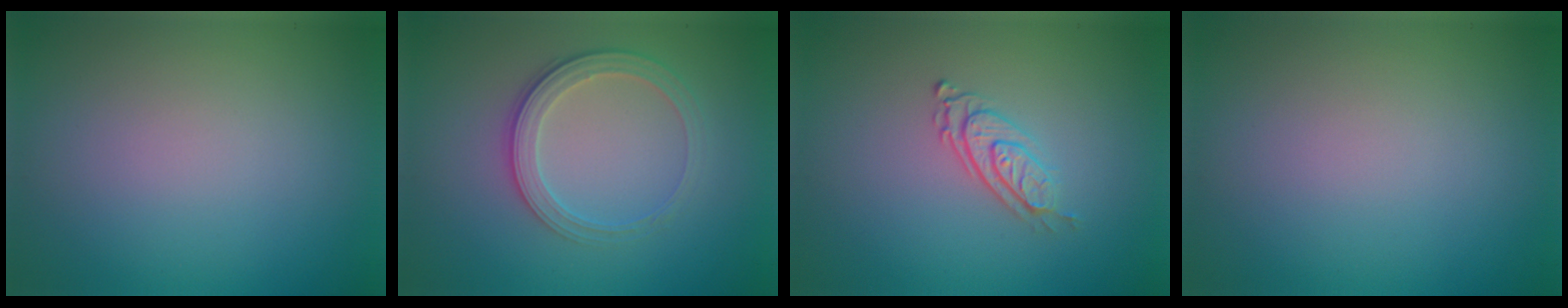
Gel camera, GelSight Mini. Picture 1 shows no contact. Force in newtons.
{"total": 2.8, "press": 2.6, "slide": 0.9}
{"total": 2.8, "press": 2.0, "slide": 2.0}
{"total": 0.0}